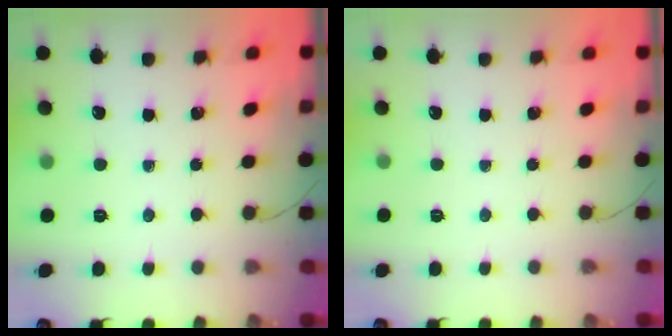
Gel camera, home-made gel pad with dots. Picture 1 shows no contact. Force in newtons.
{"total": 2.5, "press": 2.4, "slide": 0.5}